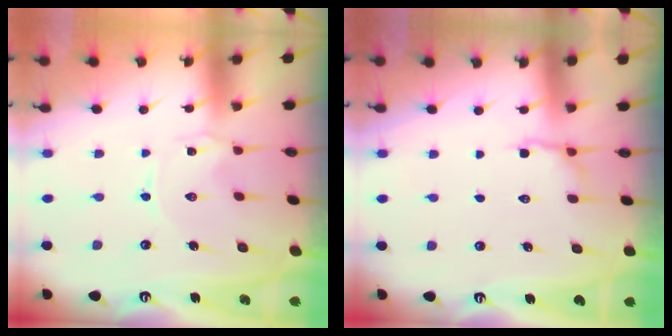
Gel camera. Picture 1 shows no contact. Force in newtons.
{"total": 5.4, "press": 4.6, "slide": 2.8}